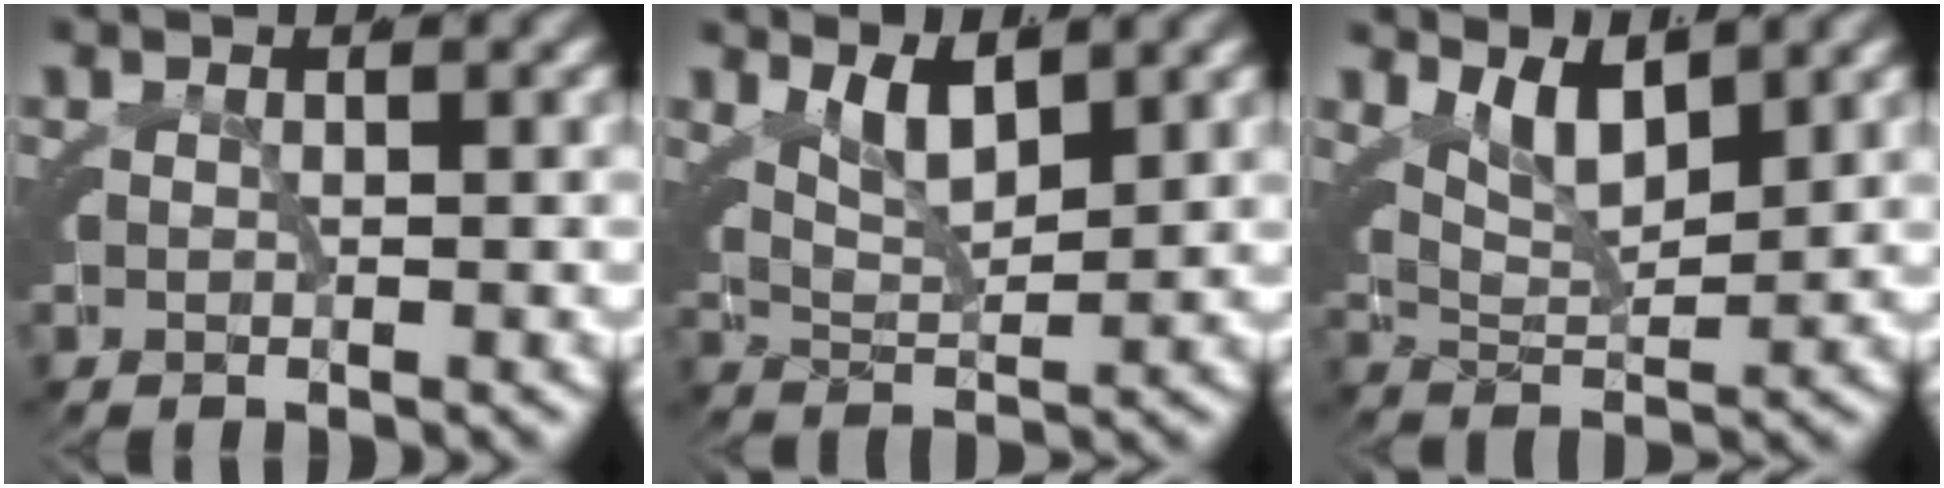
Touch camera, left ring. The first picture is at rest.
{"total": 3.6, "force": [2.2, 1.4, 2.6], "torque": [-0.051, -0.004, 0.038]}
{"total": 4.3, "force": [2.5, 1.9, 3.0], "torque": [-0.057, -0.003, 0.045]}